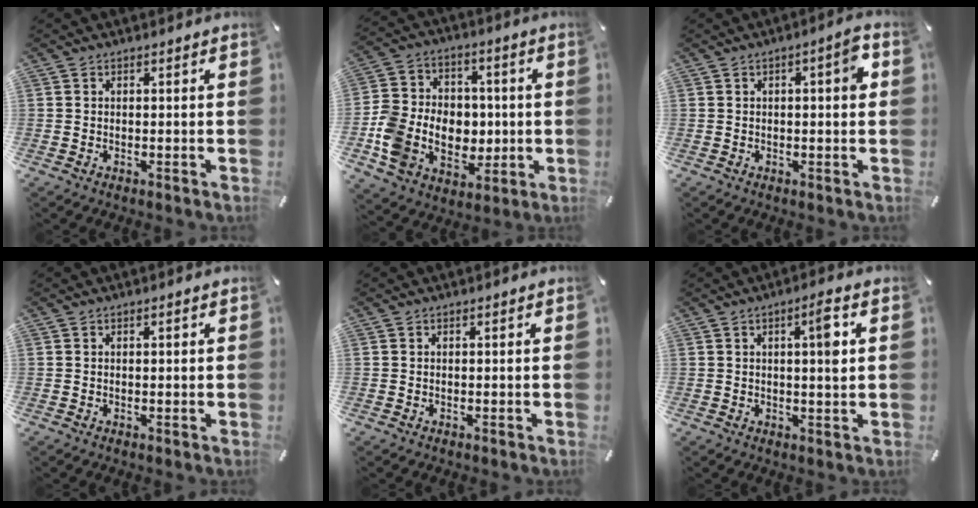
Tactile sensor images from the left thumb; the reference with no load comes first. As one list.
[{"total": 13.3, "force": [-2.2, 11.4, 6.6], "torque": [-0.144, 0.008, -0.032]}, {"total": 4.7, "force": [0.7, 1.2, 4.5], "torque": [-0.060, 0.000, 0.004]}, {"total": 0.6, "force": [0.1, 0.2, 0.5], "torque": [-0.010, 0.002, 0.000]}, {"total": 0.0}, {"total": 5.5, "force": [1.4, 0.7, 5.2], "torque": [-0.079, -0.008, 0.015]}]